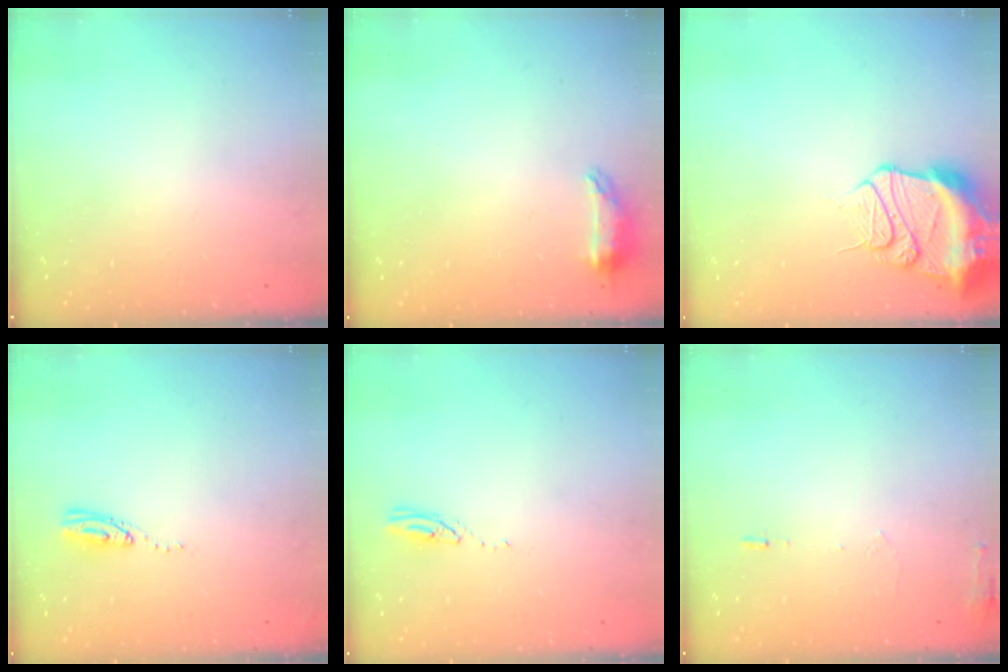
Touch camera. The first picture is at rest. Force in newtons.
{"total": 6.6, "press": 6.6, "slide": 0.9}
{"total": 14.0, "press": 13.9, "slide": 1.7}
{"total": 5.0, "press": 5.0, "slide": 0.5}
{"total": 3.0, "press": 3.0, "slide": 0.1}
{"total": 6.4, "press": 6.2, "slide": 1.5}